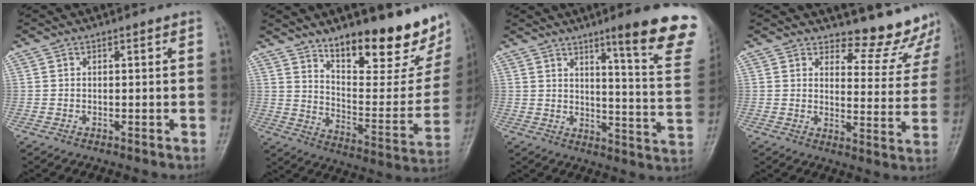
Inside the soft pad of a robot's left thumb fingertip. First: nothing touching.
{"total": 23.0, "force": [15.8, 7.8, 14.7], "torque": [-0.154, -0.100, 0.239]}
{"total": 18.3, "force": [11.3, 2.1, 14.2], "torque": [-0.154, -0.065, 0.148]}
{"total": 10.0, "force": [9.6, 2.7, 1.0], "torque": [0.022, -0.103, 0.109]}